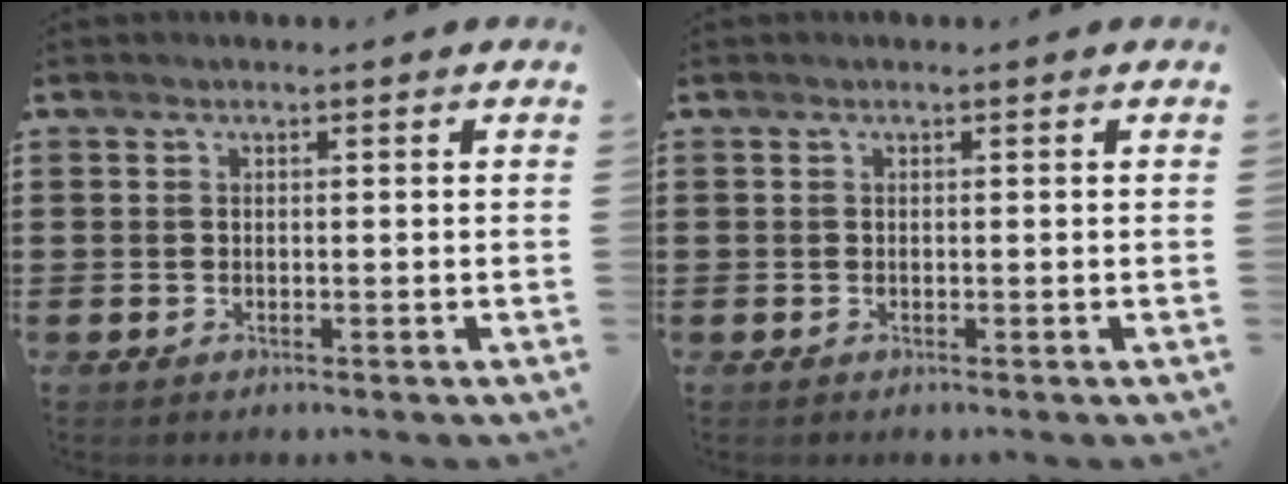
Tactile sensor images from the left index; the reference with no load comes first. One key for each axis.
{"total": 0.0}